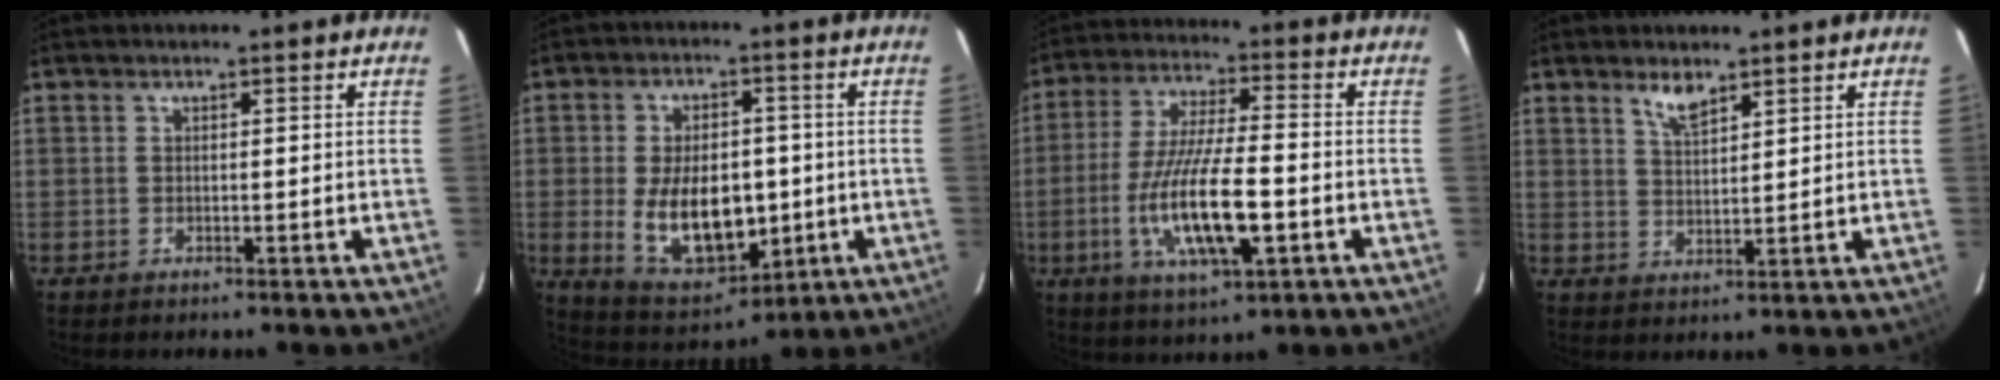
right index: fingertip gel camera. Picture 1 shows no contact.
{"total": 14.4, "force": [-1.8, 8.6, 11.5], "torque": [-0.223, -0.012, -0.008]}
{"total": 15.0, "force": [-4.3, 3.5, 14.0], "torque": [-0.281, -0.018, -0.075]}
{"total": 4.0, "force": [3.0, 1.2, 2.3], "torque": [-0.043, -0.001, 0.056]}